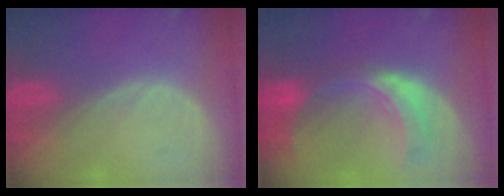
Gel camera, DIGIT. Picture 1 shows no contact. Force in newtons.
{"total": 8.0, "press": 7.1, "slide": 3.8}